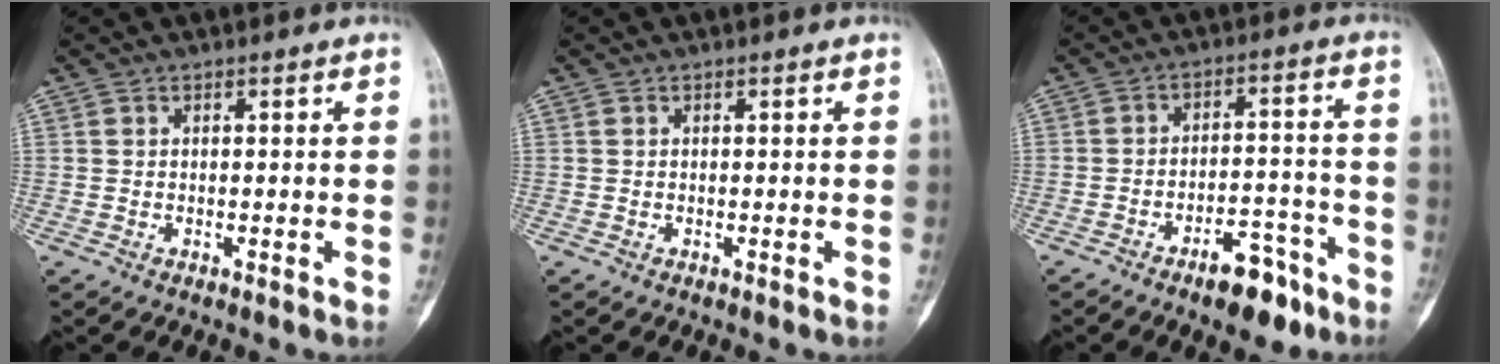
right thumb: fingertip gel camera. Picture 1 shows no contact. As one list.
[{"total": 0.0}, {"total": 9.2, "force": [-6.2, 3.9, 5.6], "torque": [-0.058, 0.052, -0.094]}]